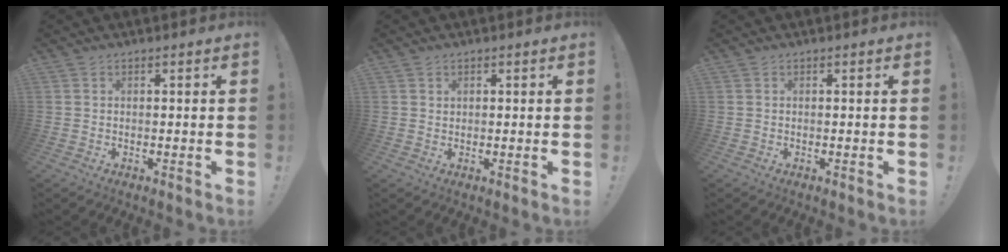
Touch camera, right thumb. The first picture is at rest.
{"total": 0.8, "force": [0.5, 0.6, 0.1], "torque": [-0.002, 0.000, 0.010]}
{"total": 0.0}